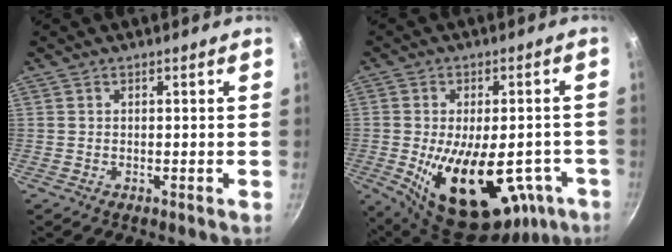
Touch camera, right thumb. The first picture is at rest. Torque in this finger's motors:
{"motor_torque": [1.83, 3.18, 2.13, -0.64, 0.54]}